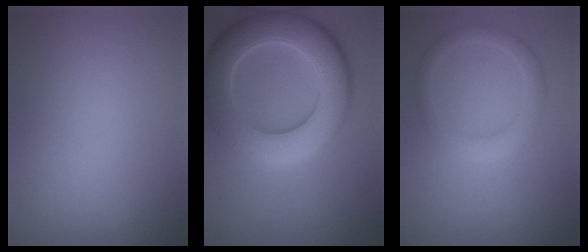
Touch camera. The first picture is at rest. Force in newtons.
{"total": 10.2, "press": 10.2, "slide": 0.6}
{"total": 2.5, "press": 2.5, "slide": 0.3}